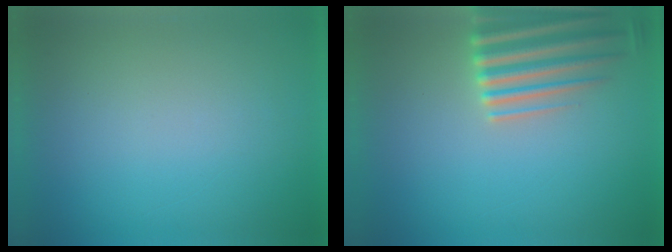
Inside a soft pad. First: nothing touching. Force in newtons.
{"total": 6.0}